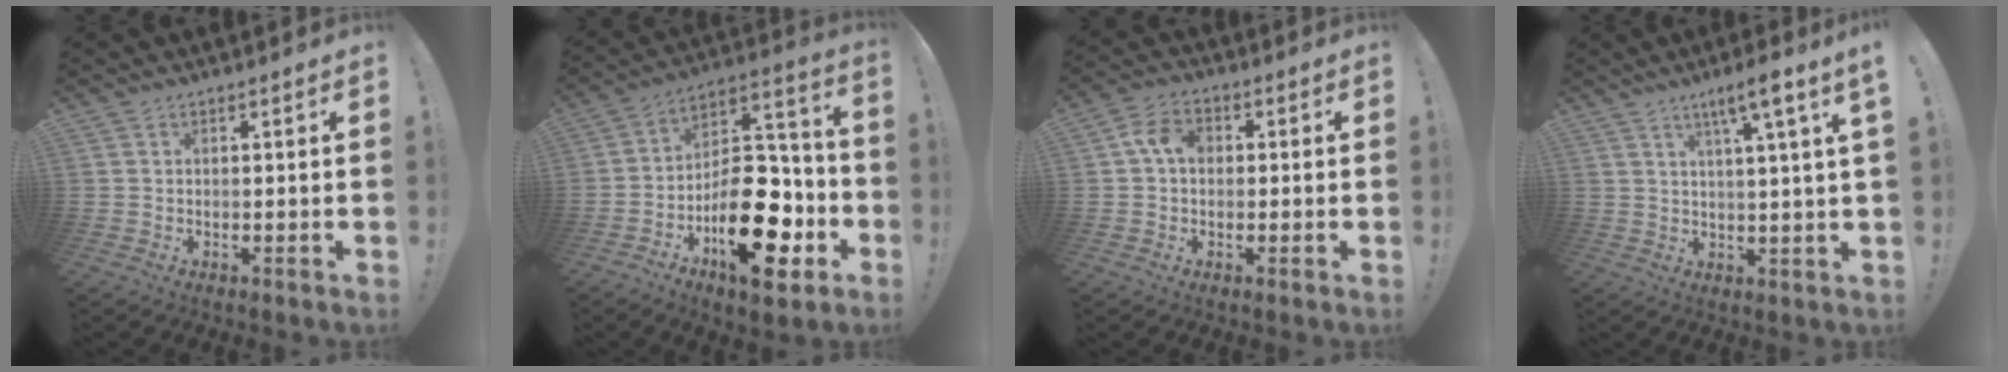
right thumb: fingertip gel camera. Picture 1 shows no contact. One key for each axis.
{"total": 23.5, "fx": -9.1, "fy": 12.8, "fz": 17.5, "tx": -0.248, "ty": 0.063, "tz": -0.133}
{"total": 7.2, "fx": 0.9, "fy": 5.0, "fz": 5.2, "tx": -0.100, "ty": 0.017, "tz": 0.019}
{"total": 7.6, "fx": 3.8, "fy": -0.9, "fz": 6.6, "tx": -0.097, "ty": -0.021, "tz": 0.051}